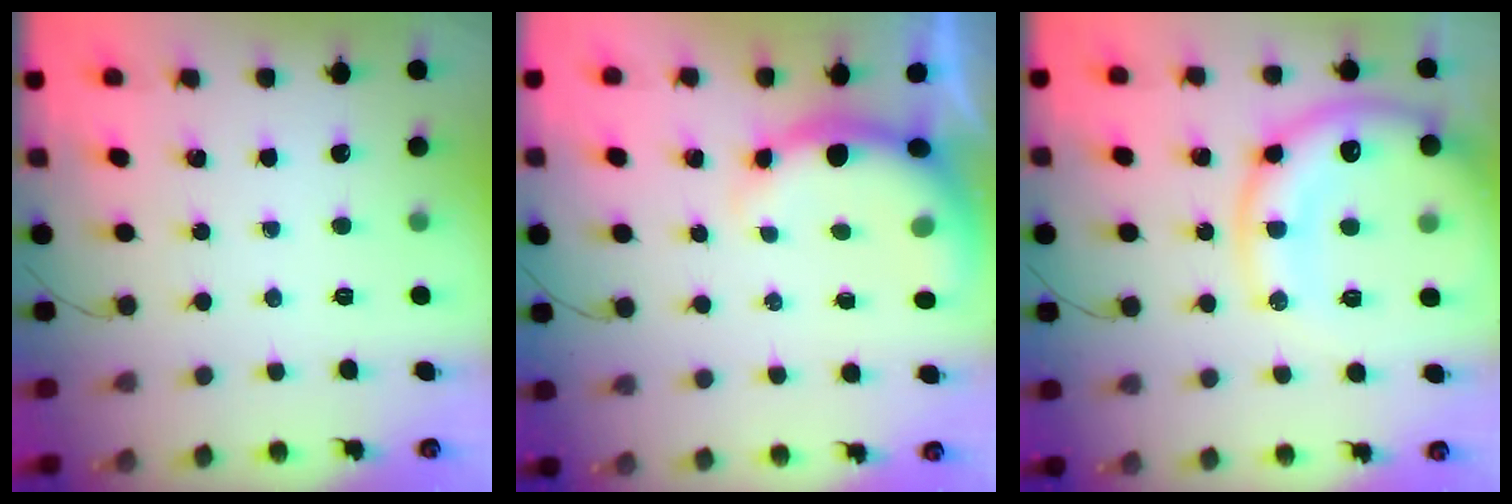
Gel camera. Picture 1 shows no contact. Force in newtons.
{"total": 7.0, "press": 6.9, "slide": 1.1}
{"total": 18.3, "press": 18.1, "slide": 2.7}